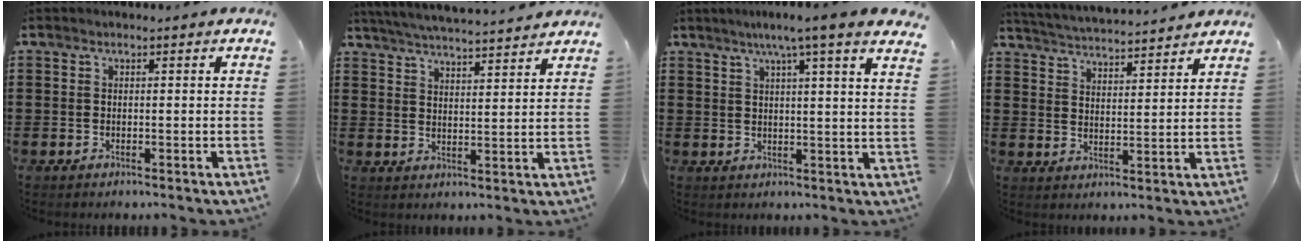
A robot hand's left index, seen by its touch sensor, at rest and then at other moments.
{"total": 4.8, "force": [4.7, -0.6, 0.9], "torque": [-0.036, -0.029, 0.082]}
{"total": 5.7, "force": [4.0, -1.0, 3.9], "torque": [-0.086, -0.012, 0.065]}
{"total": 3.6, "force": [3.6, -0.4, 0.0], "torque": [-0.018, -0.027, 0.059]}